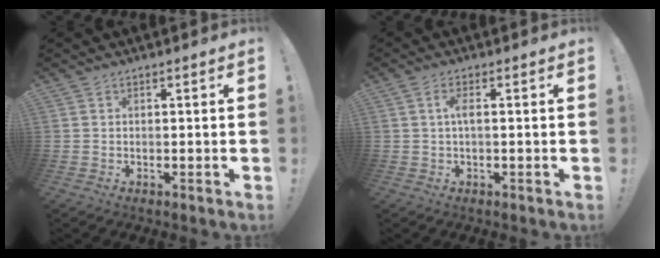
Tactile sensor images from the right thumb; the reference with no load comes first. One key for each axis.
{"total": 3.1, "fx": 0.1, "fy": 0.7, "fz": 3.0, "tx": -0.066, "ty": 0.009, "tz": 0.002}